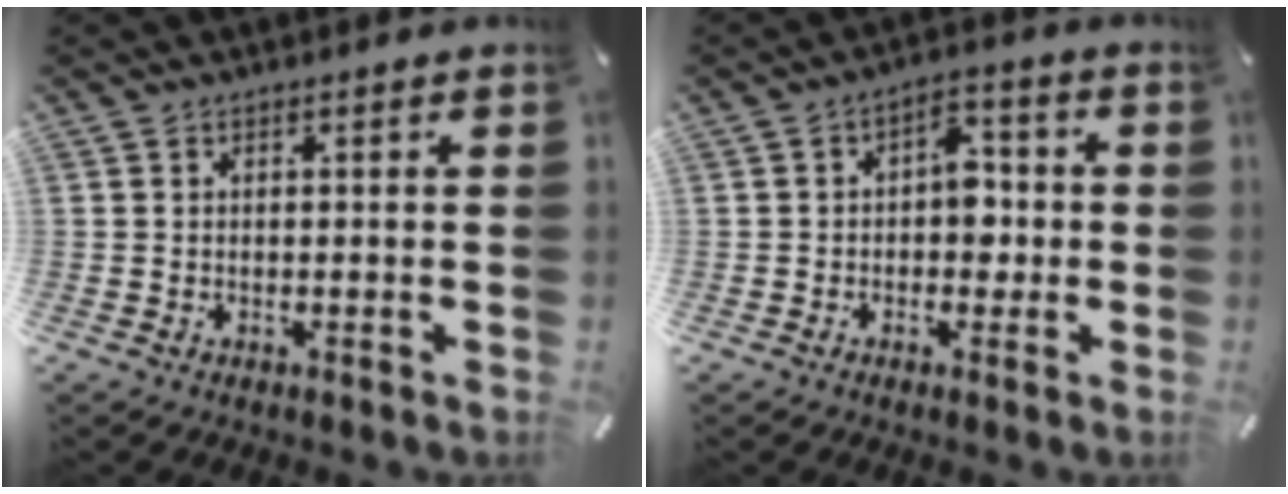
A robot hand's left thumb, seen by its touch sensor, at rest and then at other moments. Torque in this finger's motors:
{"motor_torque": [1.15, 1.10, 0.58, 0.13, 0.00]}